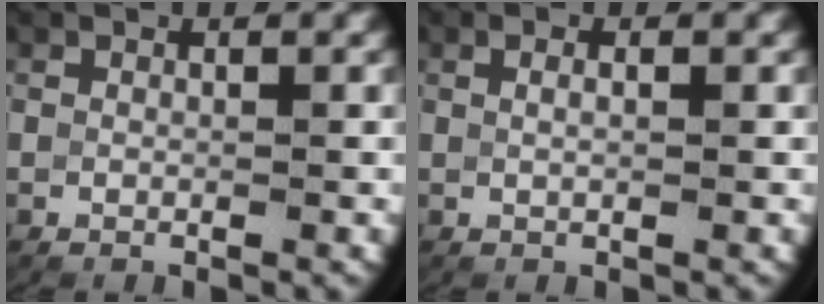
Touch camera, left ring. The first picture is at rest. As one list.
[{"total": 0.9, "force": [0.2, 0.1, 0.9], "torque": [-0.019, -0.002, 0.006]}]